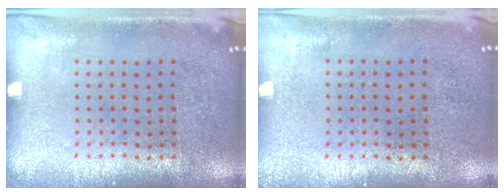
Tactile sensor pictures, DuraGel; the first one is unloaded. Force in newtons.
{"total": 0.0}